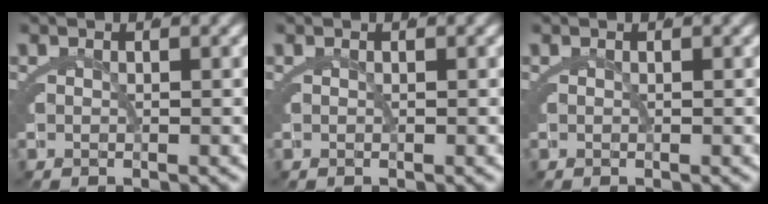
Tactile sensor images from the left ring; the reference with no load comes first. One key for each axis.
{"total": 0.0}
{"total": 0.0}